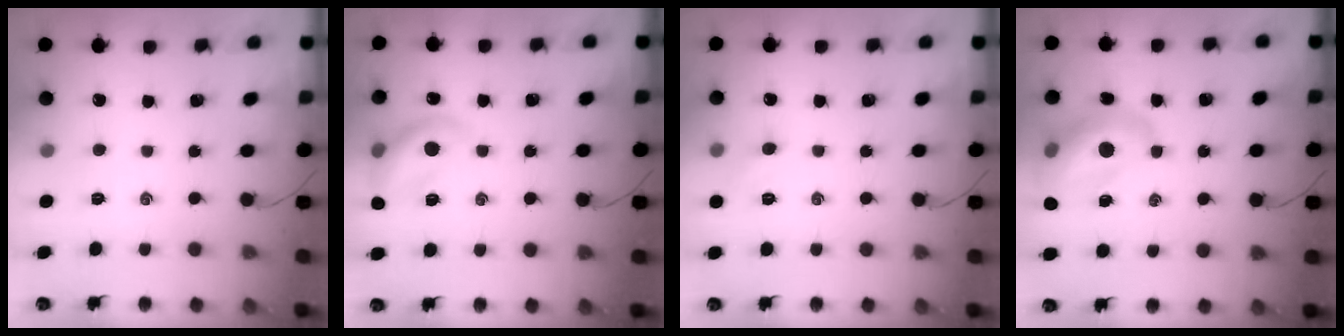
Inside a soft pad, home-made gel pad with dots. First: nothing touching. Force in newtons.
{"total": 12.9, "press": 12.8, "slide": 1.7}
{"total": 3.5, "press": 3.4, "slide": 0.8}
{"total": 14.2, "press": 13.6, "slide": 4.0}